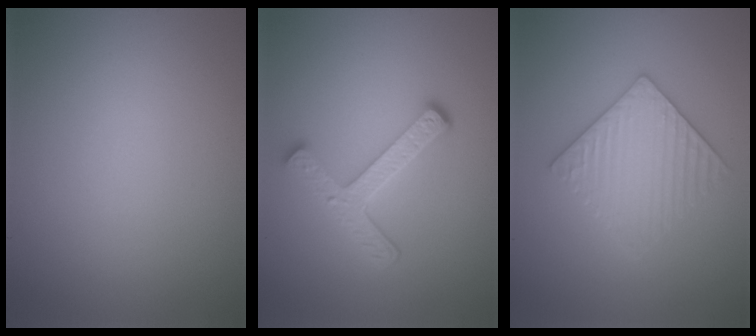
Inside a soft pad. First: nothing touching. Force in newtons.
{"total": 4.3, "press": 3.3, "slide": 2.7}
{"total": 3.9, "press": 3.8, "slide": 0.7}